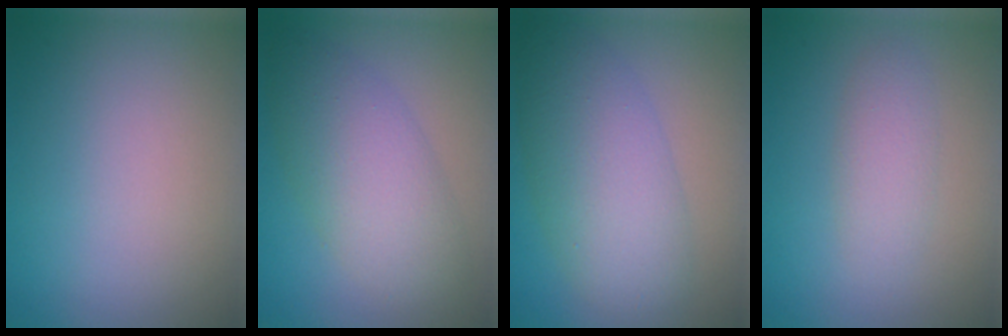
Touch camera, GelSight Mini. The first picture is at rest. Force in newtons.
{"total": 6.3, "press": 6.3, "slide": 0.2}
{"total": 6.9, "press": 6.9, "slide": 0.3}
{"total": 2.3, "press": 2.3, "slide": 0.0}